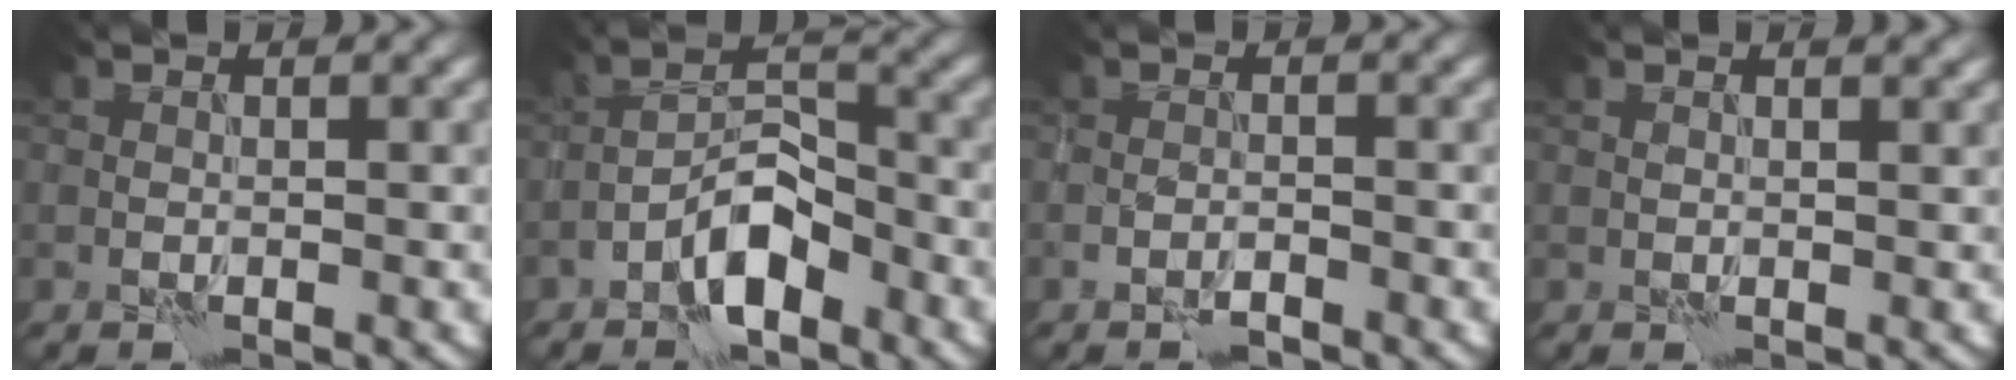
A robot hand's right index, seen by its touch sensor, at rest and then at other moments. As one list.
[{"total": 4.9, "force": [-3.0, 2.0, 3.3], "torque": [-0.050, 0.015, -0.060]}, {"total": 1.6, "force": [-1.3, 0.4, 0.8], "torque": [-0.014, 0.003, -0.028]}, {"total": 1.1, "force": [0.9, 0.2, 0.6], "torque": [-0.010, -0.001, 0.009]}]